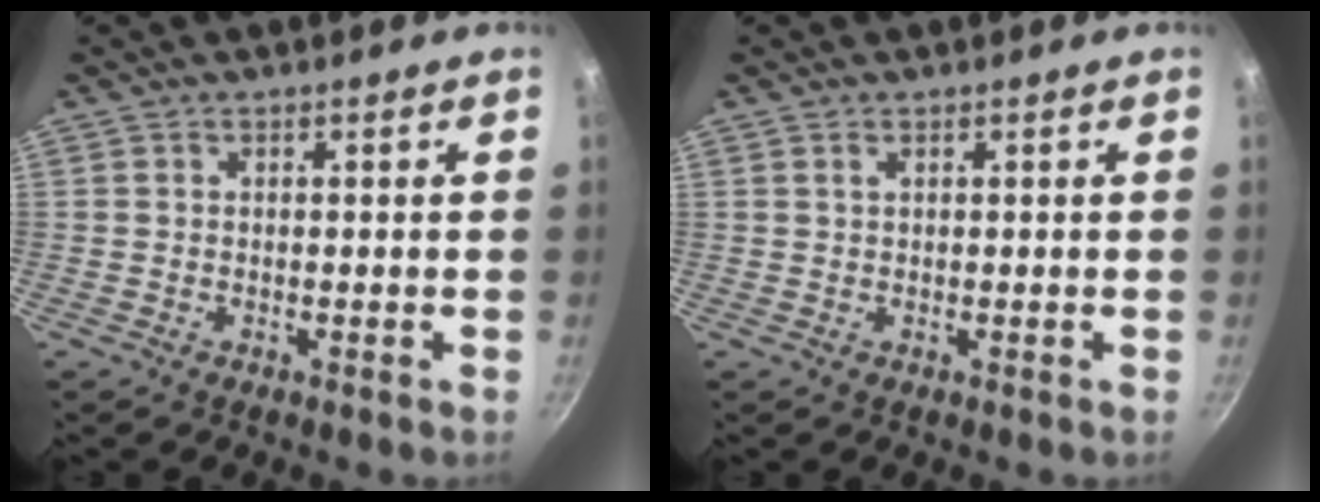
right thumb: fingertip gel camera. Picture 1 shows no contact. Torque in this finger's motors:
{"motor_torque": [-0.42, -0.23, -0.28, 0.28, 0.10]}